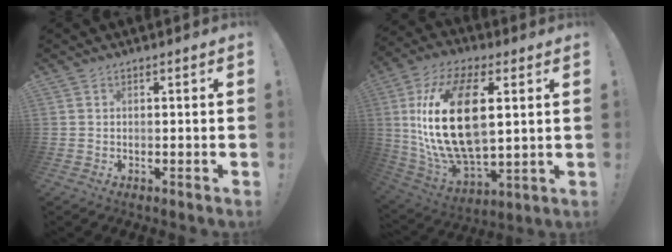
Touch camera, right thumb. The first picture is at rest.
{"total": 23.9, "force": [4.2, 12.6, 19.9], "torque": [-0.398, -0.005, 0.071]}